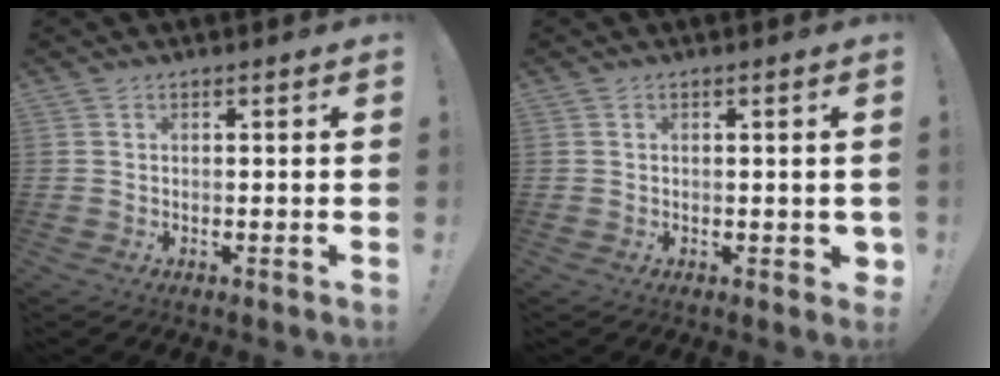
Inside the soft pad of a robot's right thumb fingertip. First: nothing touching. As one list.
[{"total": 1.6, "force": [0.1, 1.2, 1.1], "torque": [-0.010, 0.001, 0.002]}]